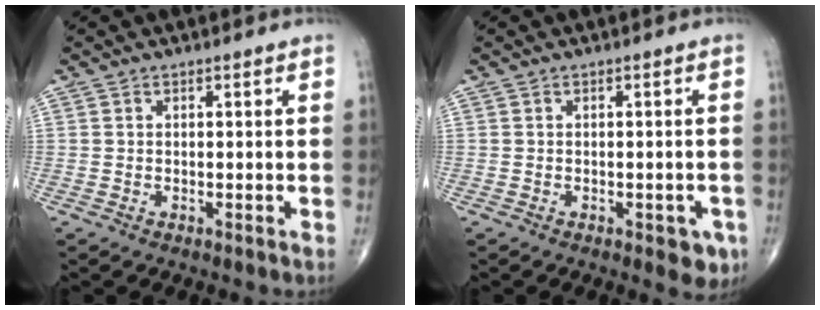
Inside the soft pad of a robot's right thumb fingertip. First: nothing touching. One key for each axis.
{"total": 3.8, "fx": -1.6, "fy": 1.9, "fz": 2.9, "tx": -0.012, "ty": 0.000, "tz": -0.016}